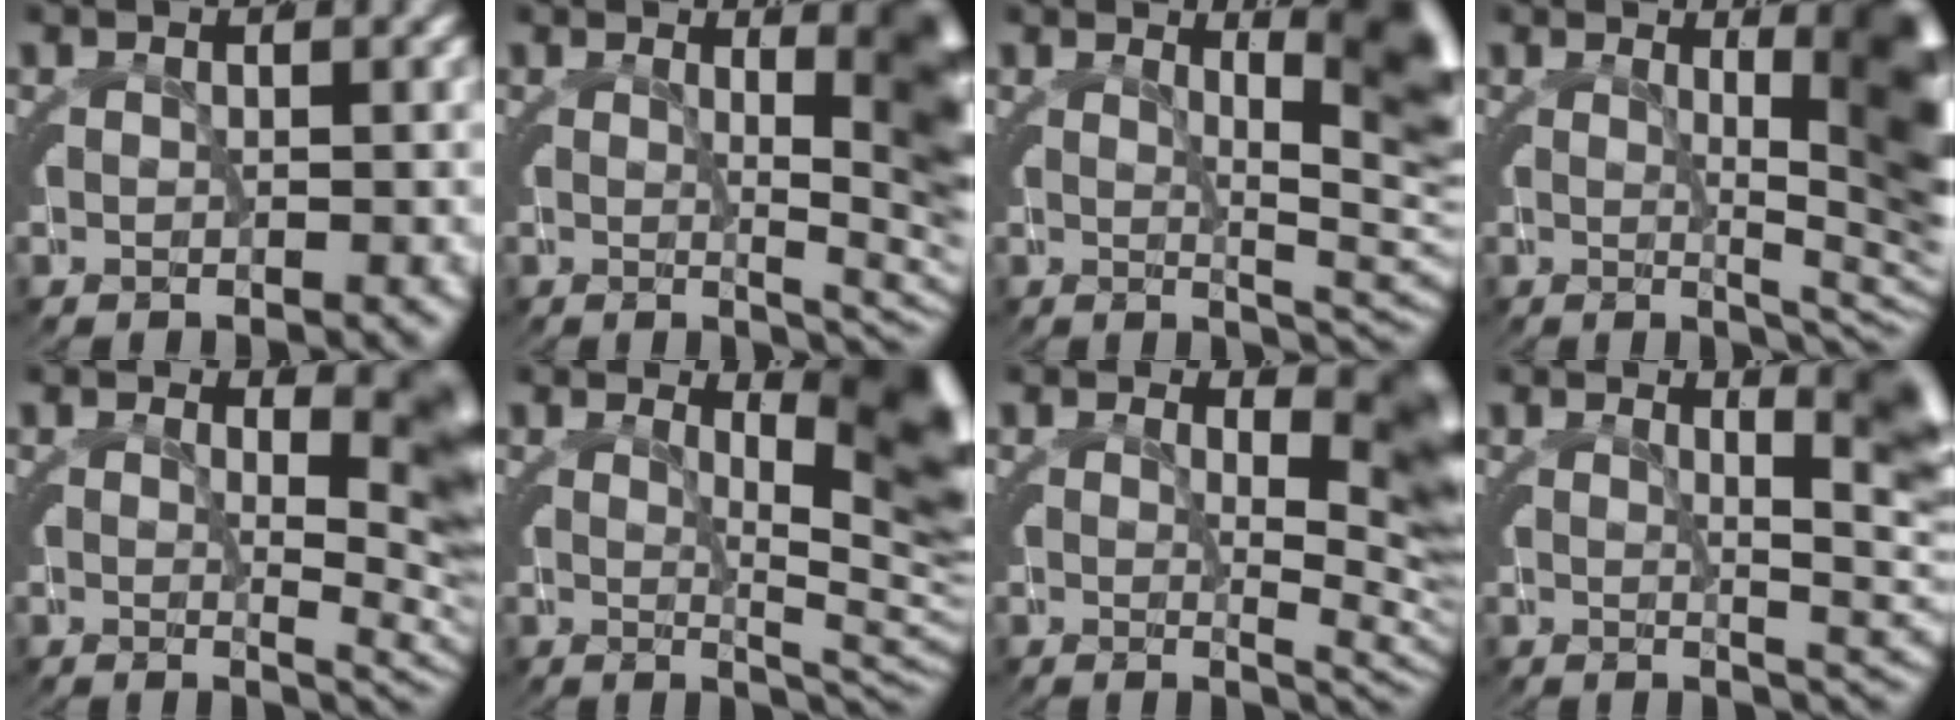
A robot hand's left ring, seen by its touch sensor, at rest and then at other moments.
{"total": 8.3, "force": [0.4, 2.5, 7.9], "torque": [-0.052, 0.003, 0.007]}
{"total": 8.9, "force": [1.0, 2.7, 8.4], "torque": [-0.057, 0.007, 0.013]}
{"total": 10.0, "force": [0.2, 3.2, 9.5], "torque": [-0.069, 0.004, 0.005]}
{"total": 6.5, "force": [0.5, 1.8, 6.2], "torque": [-0.035, -0.001, 0.009]}
{"total": 9.9, "force": [0.8, 3.3, 9.3], "torque": [-0.065, 0.002, 0.012]}
{"total": 7.3, "force": [0.6, 2.2, 6.9], "torque": [-0.043, -0.002, 0.009]}
{"total": 6.9, "force": [1.0, 1.9, 6.5], "torque": [-0.046, 0.006, 0.014]}